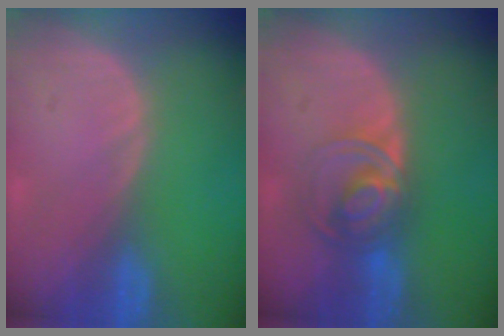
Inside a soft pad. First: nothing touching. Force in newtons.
{"total": 7.3, "press": 6.0, "slide": 4.1}